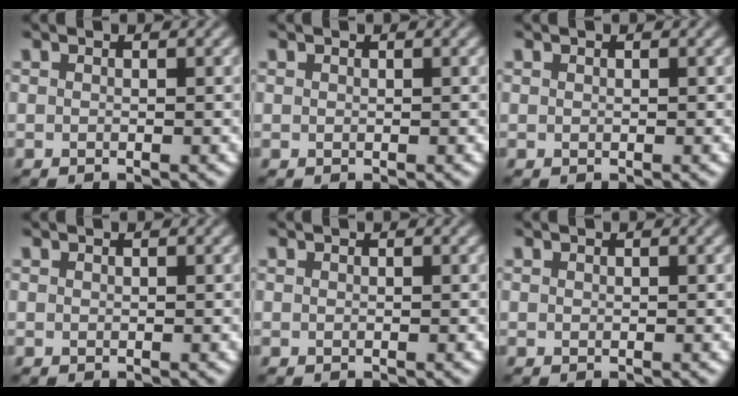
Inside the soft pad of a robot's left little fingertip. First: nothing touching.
{"total": 0.0}
{"total": 0.0}
{"total": 0.0}
{"total": 0.0}
{"total": 0.0}